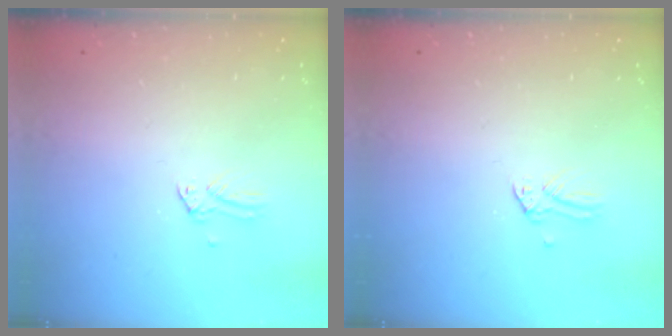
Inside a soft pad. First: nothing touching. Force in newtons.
{"total": 0.0}